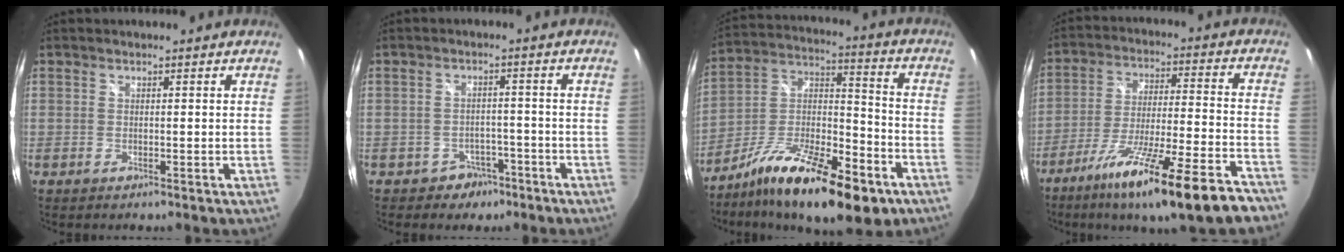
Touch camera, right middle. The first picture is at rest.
{"total": 4.5, "force": [-3.0, 3.3, 0.5], "torque": [-0.015, 0.019, -0.035]}
{"total": 22.8, "force": [-13.5, 7.8, 16.6], "torque": [-0.285, -0.013, -0.224]}
{"total": 22.3, "force": [-16.8, 1.9, 14.6], "torque": [-0.253, -0.056, -0.255]}